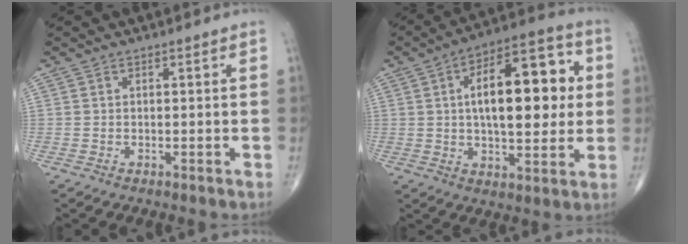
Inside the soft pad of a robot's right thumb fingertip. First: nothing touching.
{"total": 19.8, "force": [2.9, 9.0, 17.4], "torque": [-0.233, 0.015, 0.039]}